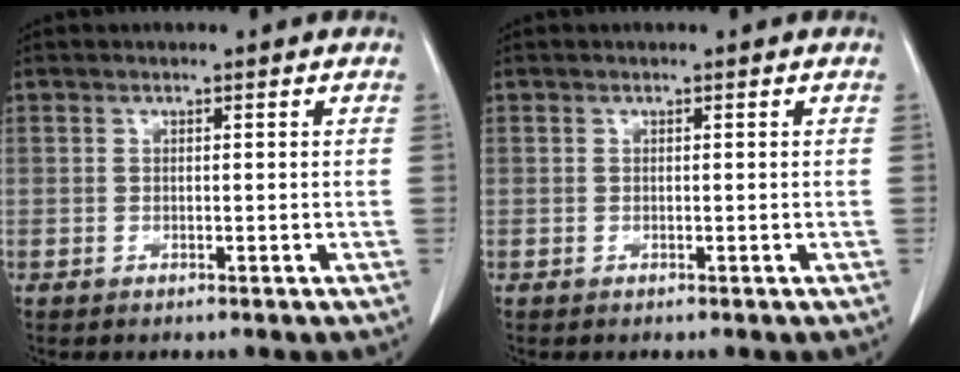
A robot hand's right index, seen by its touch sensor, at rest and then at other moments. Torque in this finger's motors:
{"motor_torque": [0.00, 0.00, 0.00, 0.00]}